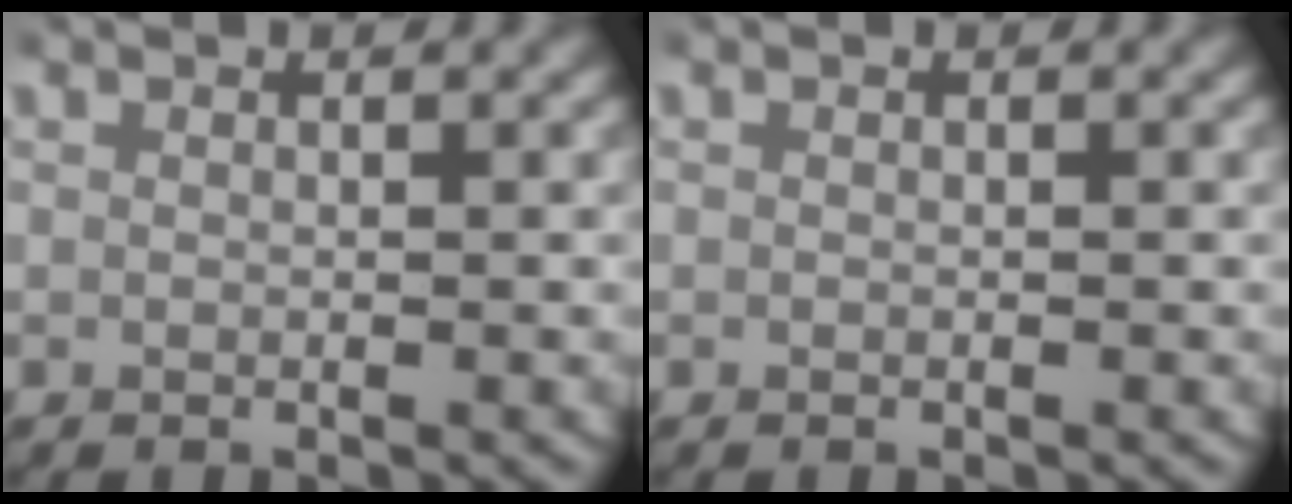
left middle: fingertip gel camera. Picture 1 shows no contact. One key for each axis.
{"total": 0.0}